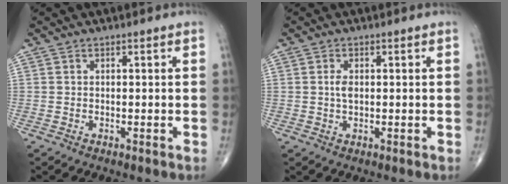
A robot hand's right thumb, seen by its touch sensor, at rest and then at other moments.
{"total": 2.0, "force": [0.2, 1.1, 1.7], "torque": [-0.030, -0.001, 0.002]}